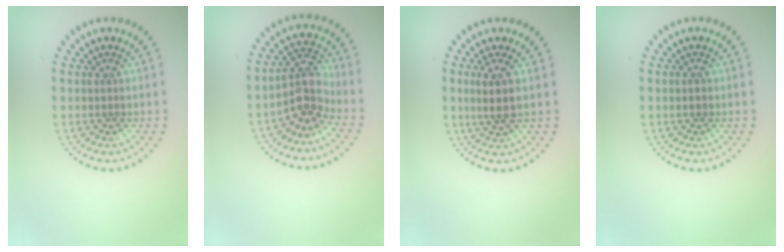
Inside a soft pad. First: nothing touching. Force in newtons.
{"total": 3.4, "press": 2.9, "slide": 1.9}
{"total": 2.5, "press": 2.2, "slide": 1.1}
{"total": 1.0, "press": 1.0, "slide": 0.0}